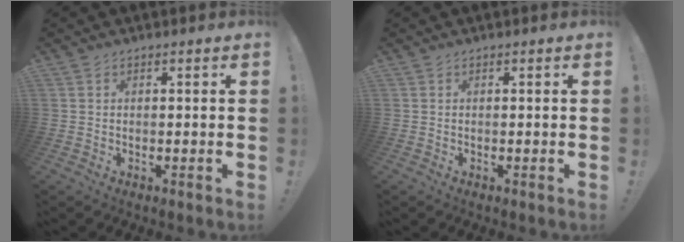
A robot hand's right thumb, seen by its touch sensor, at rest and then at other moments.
{"total": 0.0}